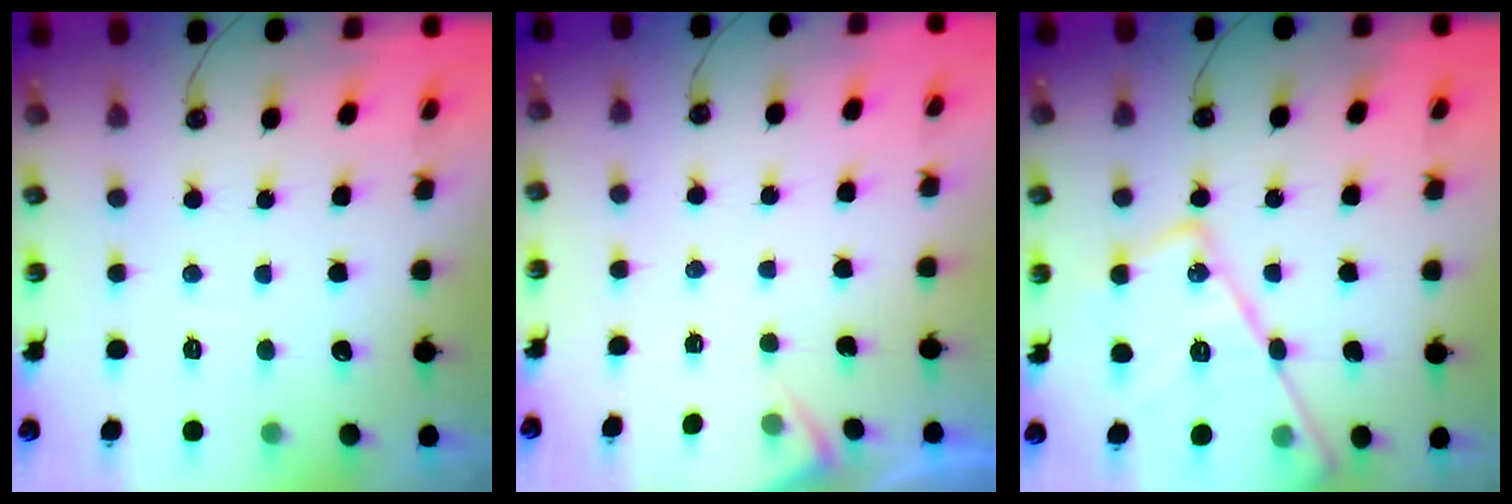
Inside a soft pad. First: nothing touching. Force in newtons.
{"total": 5.1, "press": 5.1, "slide": 0.5}
{"total": 21.5, "press": 21.4, "slide": 2.0}